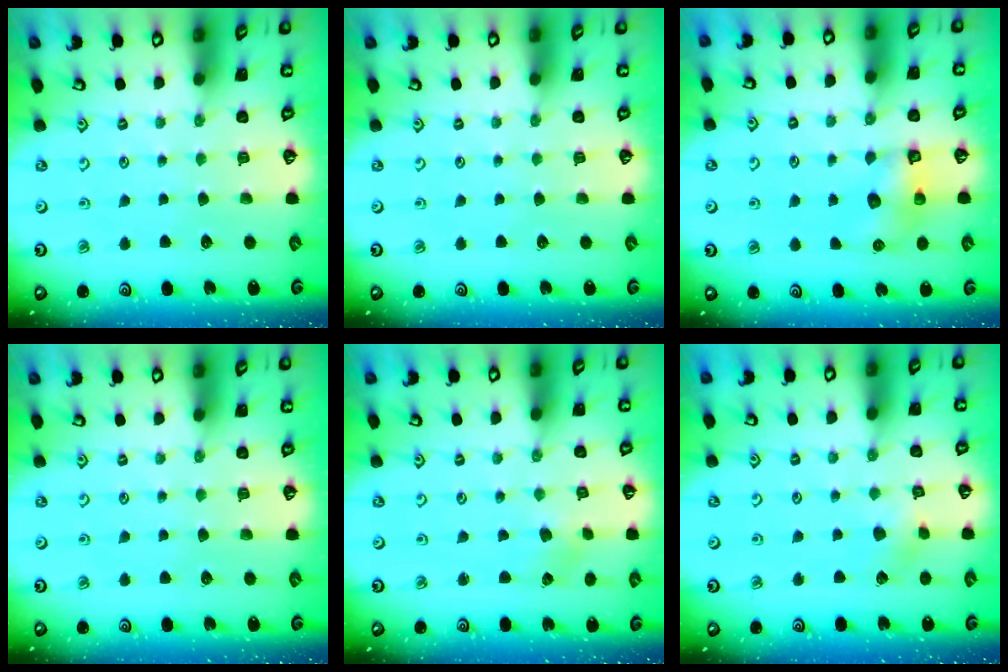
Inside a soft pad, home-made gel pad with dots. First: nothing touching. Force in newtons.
{"total": 0.0}
{"total": 6.6, "press": 6.6, "slide": 0.3}
{"total": 0.0}
{"total": 2.6, "press": 2.6, "slide": 0.6}
{"total": 3.8, "press": 3.7, "slide": 0.7}